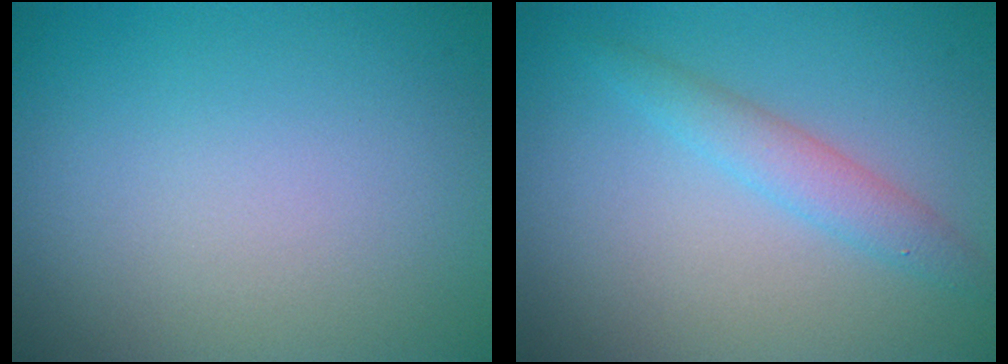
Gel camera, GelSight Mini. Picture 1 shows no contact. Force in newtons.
{"total": 2.3, "press": 2.3, "slide": 0.1}